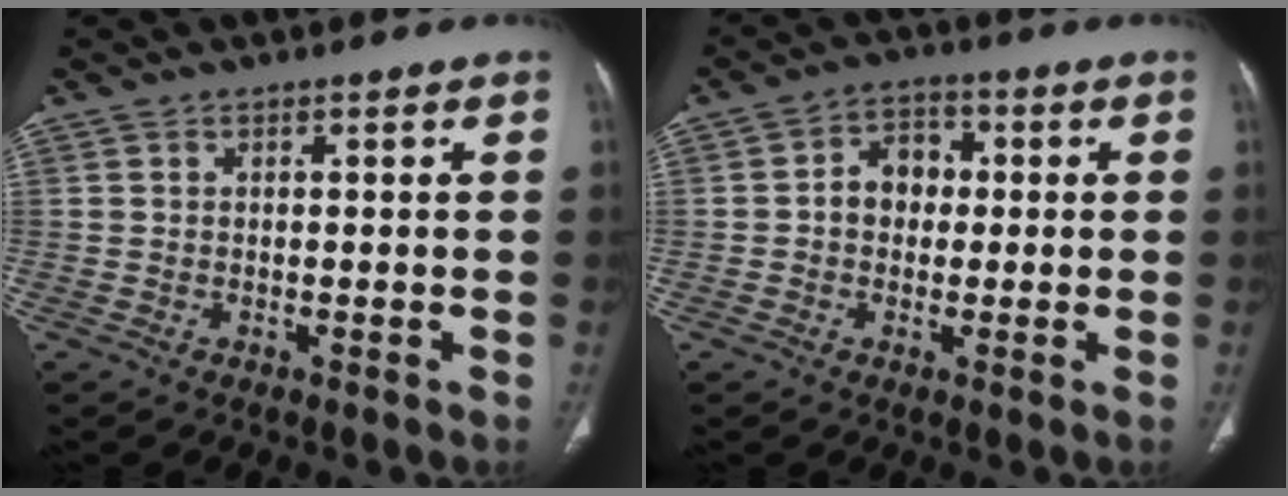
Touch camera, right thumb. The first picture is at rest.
{"total": 6.2, "force": [0.2, 5.0, 3.8], "torque": [-0.035, 0.018, -0.005]}